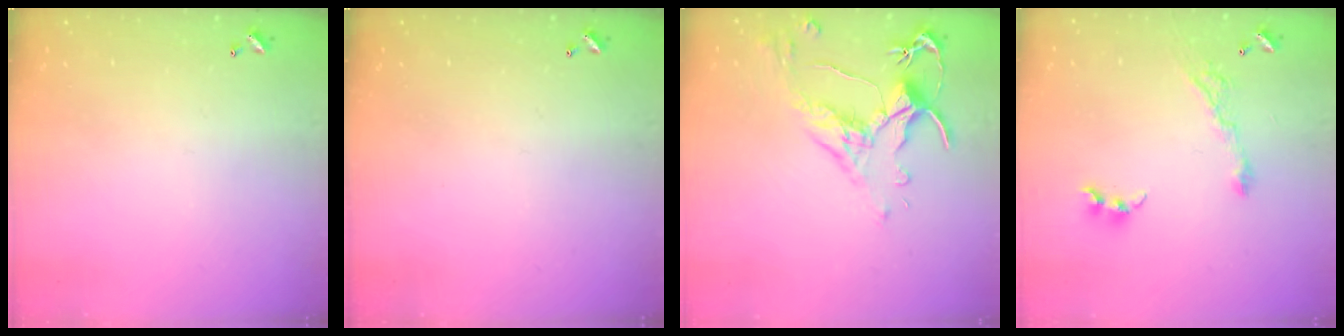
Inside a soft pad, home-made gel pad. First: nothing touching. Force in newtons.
{"total": 0.0}
{"total": 2.5, "press": 2.1, "slide": 1.4}
{"total": 5.7, "press": 5.6, "slide": 0.9}